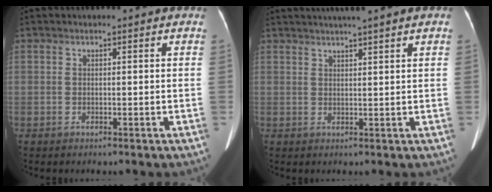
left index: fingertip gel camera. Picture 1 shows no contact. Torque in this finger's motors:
{"motor_torque": [-0.23, -0.41, -0.11, 0.03]}